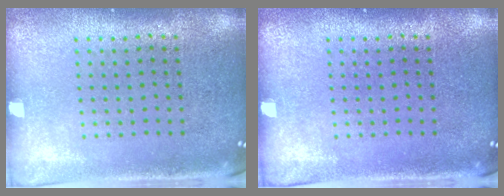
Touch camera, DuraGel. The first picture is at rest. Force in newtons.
{"total": 0.0}